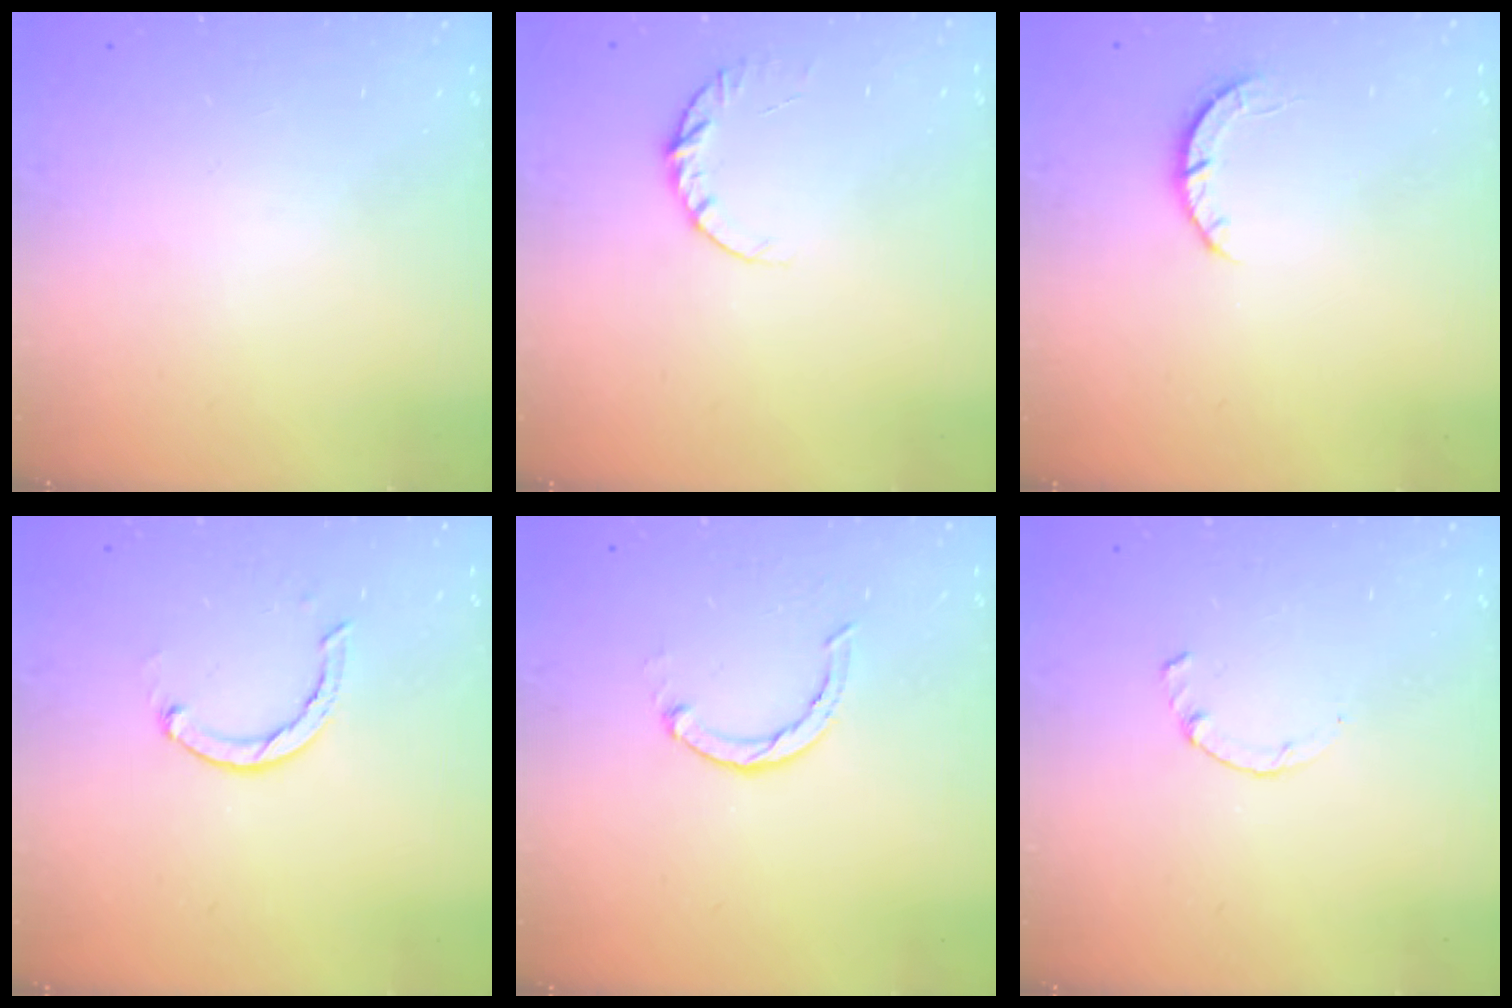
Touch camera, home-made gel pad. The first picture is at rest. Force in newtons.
{"total": 6.3, "press": 6.3, "slide": 0.6}
{"total": 2.7, "press": 2.6, "slide": 0.4}
{"total": 2.4, "press": 2.4, "slide": 0.1}
{"total": 2.4, "press": 2.4, "slide": 0.4}
{"total": 0.9, "press": 0.8, "slide": 0.3}